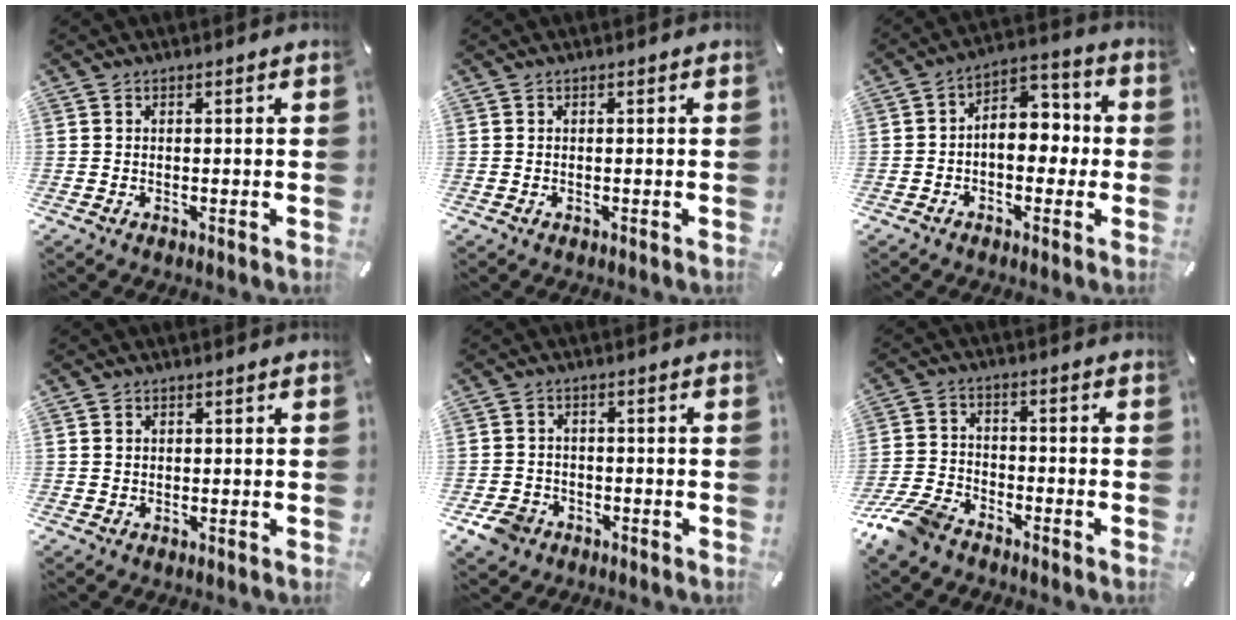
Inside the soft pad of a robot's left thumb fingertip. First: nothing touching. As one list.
[{"total": 0.0}, {"total": 7.9, "force": [-0.9, 5.5, 5.6], "torque": [-0.070, -0.001, -0.021]}, {"total": 1.4, "force": [0.4, 1.3, 0.3], "torque": [-0.001, 0.002, 0.005]}, {"total": 5.3, "force": [-2.9, 4.1, 1.7], "torque": [-0.043, 0.013, -0.055]}, {"total": 9.1, "force": [-7.2, 4.2, 3.6], "torque": [-0.083, 0.032, -0.141]}]